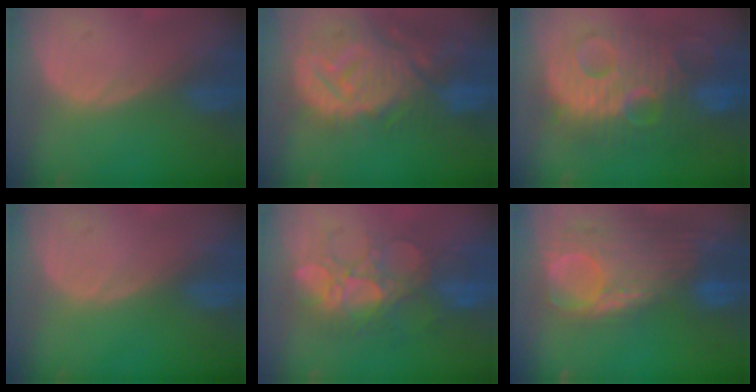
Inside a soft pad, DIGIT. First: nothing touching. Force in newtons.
{"total": 13.8, "press": 12.0, "slide": 6.9}
{"total": 13.7, "press": 13.7, "slide": 1.2}
{"total": 0.0}
{"total": 8.8, "press": 8.6, "slide": 1.6}
{"total": 12.6, "press": 10.6, "slide": 6.8}